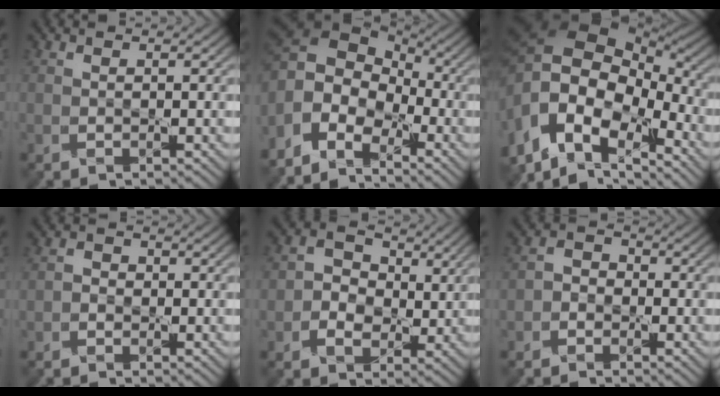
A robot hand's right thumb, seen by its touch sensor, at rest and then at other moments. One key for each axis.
{"total": 10.1, "fx": -3.3, "fy": 6.9, "fz": 6.7, "tx": -0.166, "ty": 0.003, "tz": -0.081}
{"total": 16.6, "fx": -4.5, "fy": 10.1, "fz": 12.4, "tx": -0.292, "ty": -0.014, "tz": -0.071}
{"total": 0.9, "fx": -0.6, "fy": 0.7, "fz": 0.0, "tx": 0.000, "ty": 0.007, "tz": -0.018}
{"total": 4.2, "fx": 0.0, "fy": 3.5, "fz": 2.4, "tx": -0.045, "ty": 0.007, "tz": -0.010}
{"total": 1.9, "fx": -1.3, "fy": 1.3, "fz": 0.4, "tx": -0.012, "ty": 0.010, "tz": -0.039}